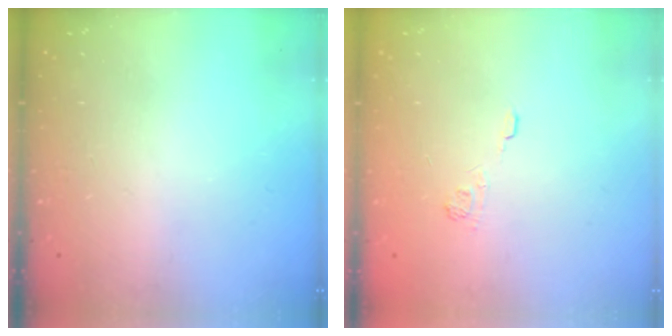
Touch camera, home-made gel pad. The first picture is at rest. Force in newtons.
{"total": 2.3, "press": 1.8, "slide": 1.3}